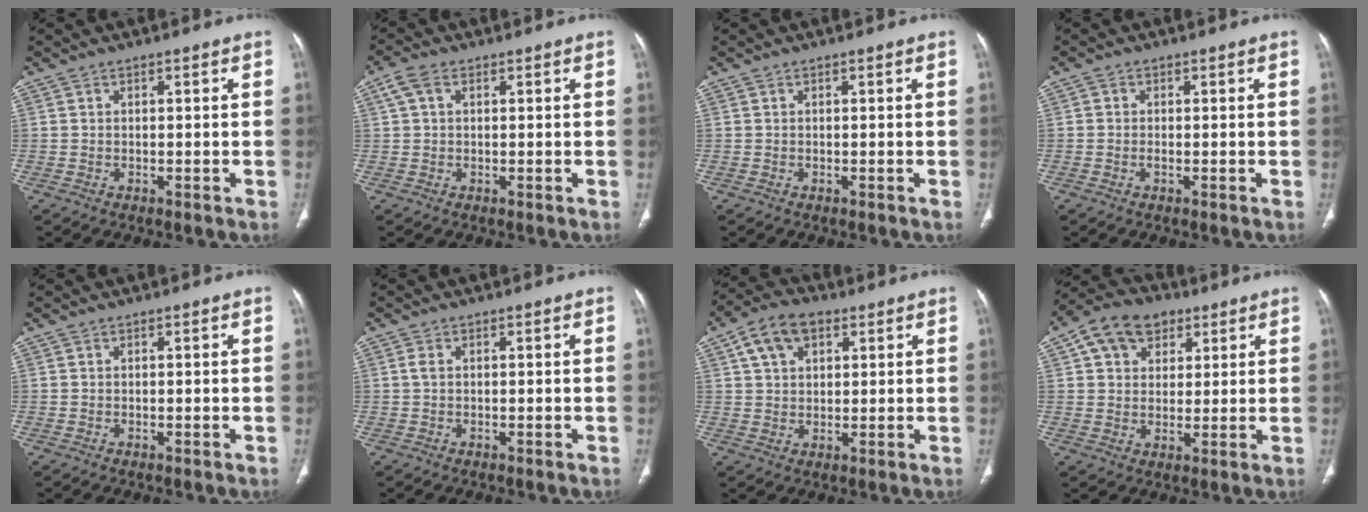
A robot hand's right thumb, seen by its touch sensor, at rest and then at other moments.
{"total": 3.4, "force": [1.2, 2.2, 2.3], "torque": [-0.052, 0.014, 0.026]}
{"total": 0.0}
{"total": 0.9, "force": [-0.2, 0.6, 0.7], "torque": [-0.011, 0.001, -0.005]}
{"total": 0.0}
{"total": 1.2, "force": [0.2, 0.7, 0.9], "torque": [-0.024, 0.004, 0.003]}
{"total": 8.9, "force": [3.9, 5.8, 5.6], "torque": [-0.086, 0.004, 0.063]}
{"total": 11.6, "force": [5.2, 8.4, 6.0], "torque": [-0.077, 0.000, 0.084]}